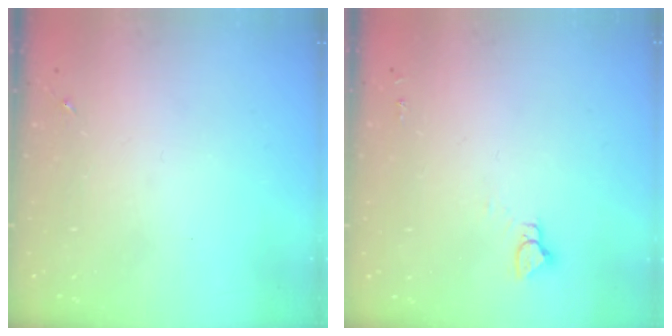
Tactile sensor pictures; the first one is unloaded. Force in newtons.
{"total": 3.3, "press": 3.3, "slide": 0.2}